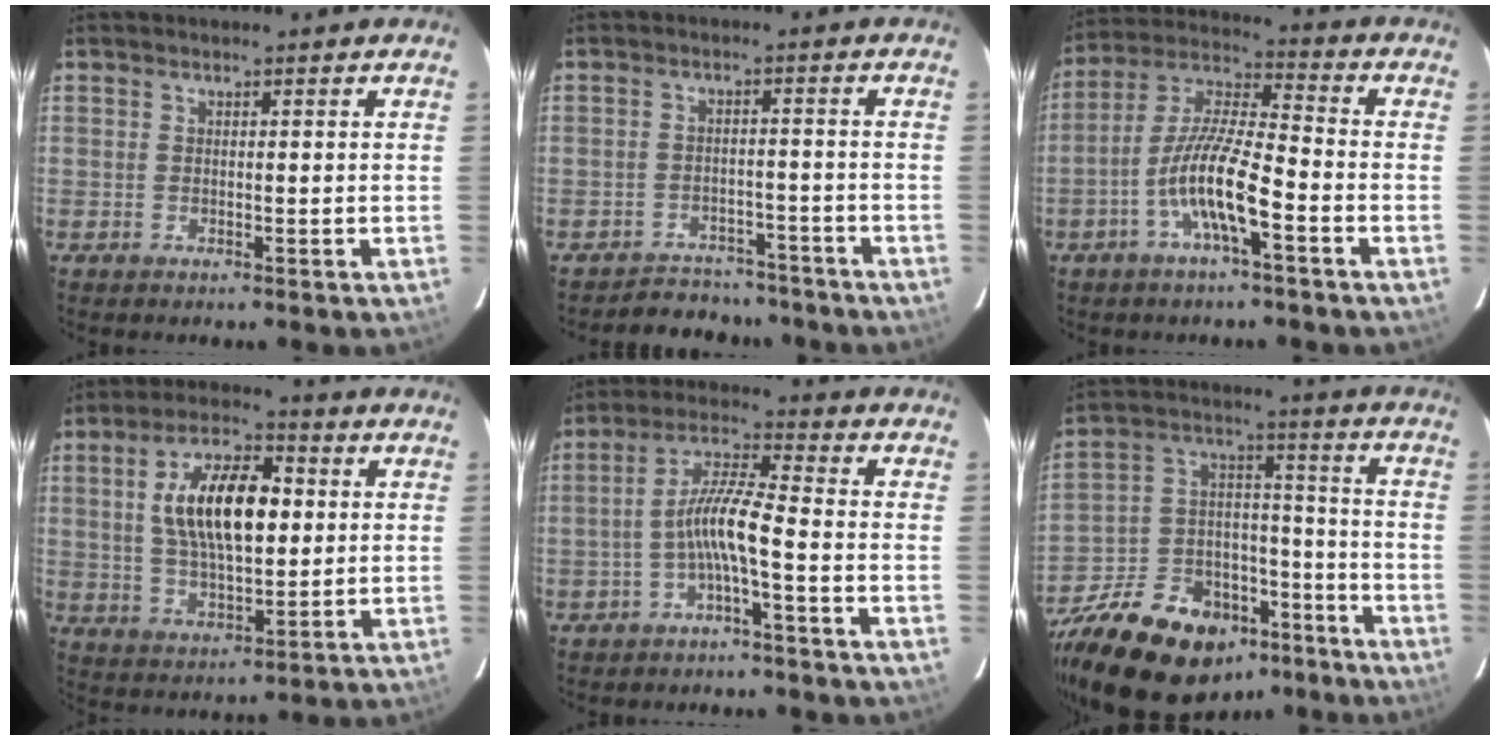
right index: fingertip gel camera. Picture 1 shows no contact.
{"total": 9.7, "force": [-8.6, 4.2, 1.4], "torque": [-0.037, 0.017, -0.108]}
{"total": 11.5, "force": [-4.9, 1.8, 10.3], "torque": [-0.209, 0.003, -0.096]}
{"total": 14.6, "force": [2.5, 6.6, 12.8], "torque": [-0.230, 0.018, 0.047]}
{"total": 7.0, "force": [-2.8, 0.3, 6.5], "torque": [-0.144, 0.016, -0.054]}
{"total": 25.8, "force": [-17.1, 14.5, 12.9], "torque": [-0.276, 0.027, -0.251]}